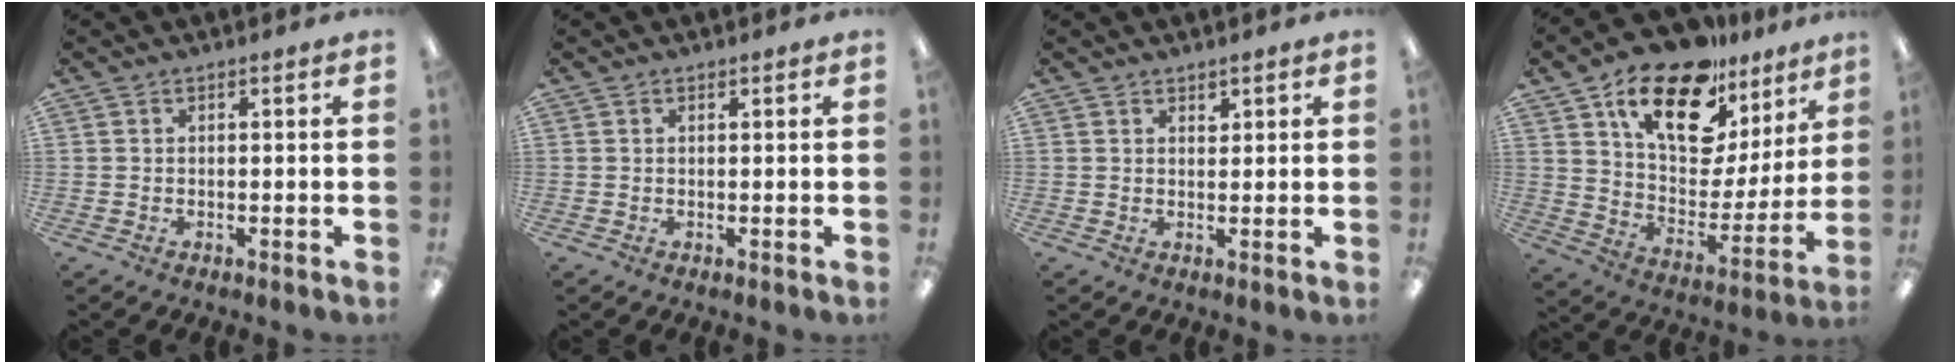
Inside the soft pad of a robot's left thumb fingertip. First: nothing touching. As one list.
[{"total": 0.0}, {"total": 1.6, "force": [1.2, 0.9, 0.2], "torque": [0.012, -0.007, 0.021]}, {"total": 20.4, "force": [13.6, 10.1, 11.3], "torque": [-0.190, -0.084, 0.240]}]